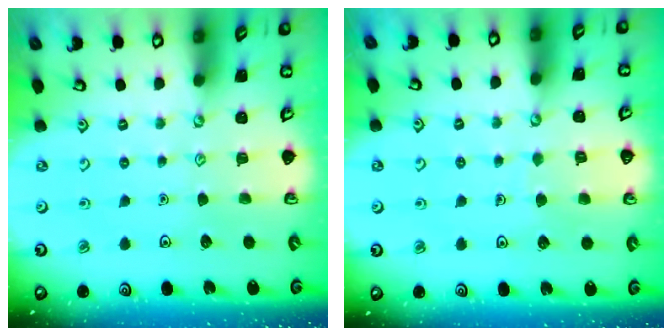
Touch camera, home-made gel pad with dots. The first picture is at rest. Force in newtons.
{"total": 3.5, "press": 3.5, "slide": 0.1}